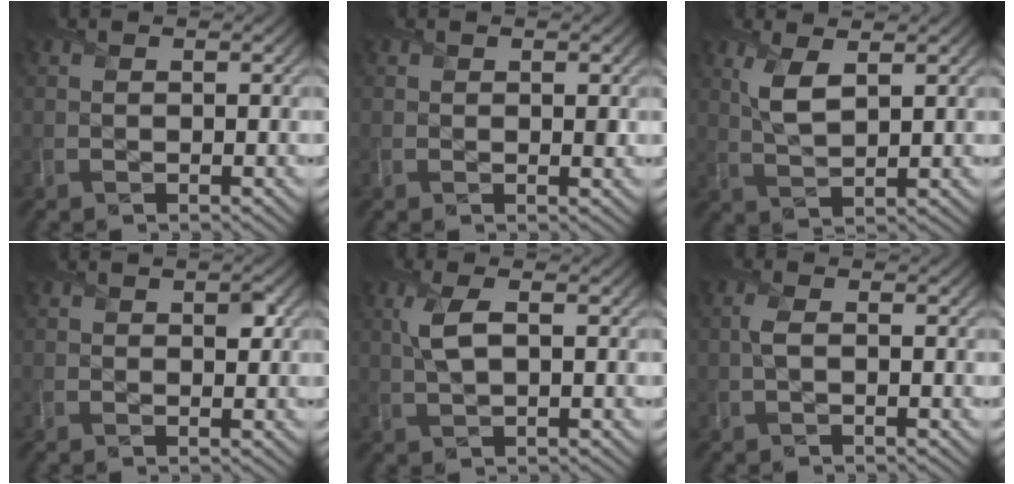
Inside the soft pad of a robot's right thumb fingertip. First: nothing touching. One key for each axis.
{"total": 0.6, "fx": 0.3, "fy": 0.3, "fz": 0.4, "tx": -0.001, "ty": -0.005, "tz": 0.006}
{"total": 4.4, "fx": 2.0, "fy": 1.7, "fz": 3.6, "tx": -0.089, "ty": -0.003, "tz": 0.041}
{"total": 1.2, "fx": 0.5, "fy": 0.7, "fz": 0.8, "tx": -0.007, "ty": -0.004, "tz": 0.010}
{"total": 3.8, "fx": 0.9, "fy": 1.3, "fz": 3.4, "tx": -0.088, "ty": 0.004, "tz": 0.018}
{"total": 1.7, "fx": 0.0, "fy": 0.6, "fz": 1.6, "tx": -0.040, "ty": 0.004, "tz": -0.001}